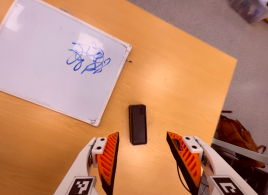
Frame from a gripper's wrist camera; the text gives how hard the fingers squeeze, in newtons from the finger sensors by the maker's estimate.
{"total": 0.0}